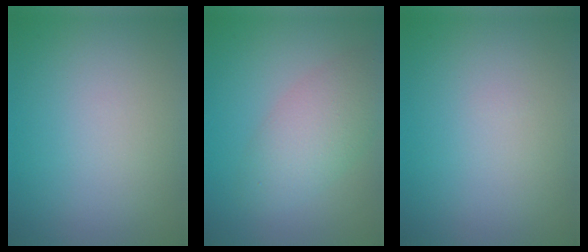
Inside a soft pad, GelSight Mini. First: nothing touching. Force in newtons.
{"total": 4.3, "press": 4.3, "slide": 0.1}
{"total": 0.0}